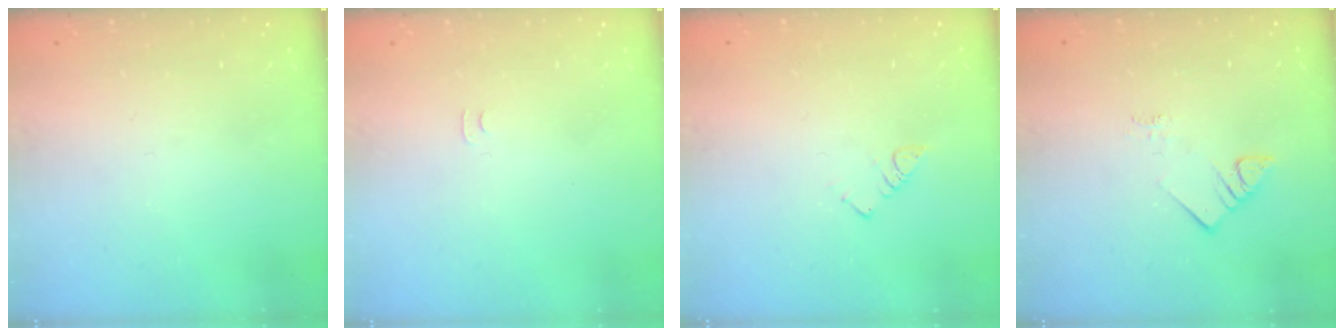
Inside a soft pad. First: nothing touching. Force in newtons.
{"total": 3.7, "press": 3.7, "slide": 0.4}
{"total": 3.4, "press": 3.4, "slide": 0.5}
{"total": 4.0, "press": 3.9, "slide": 0.3}